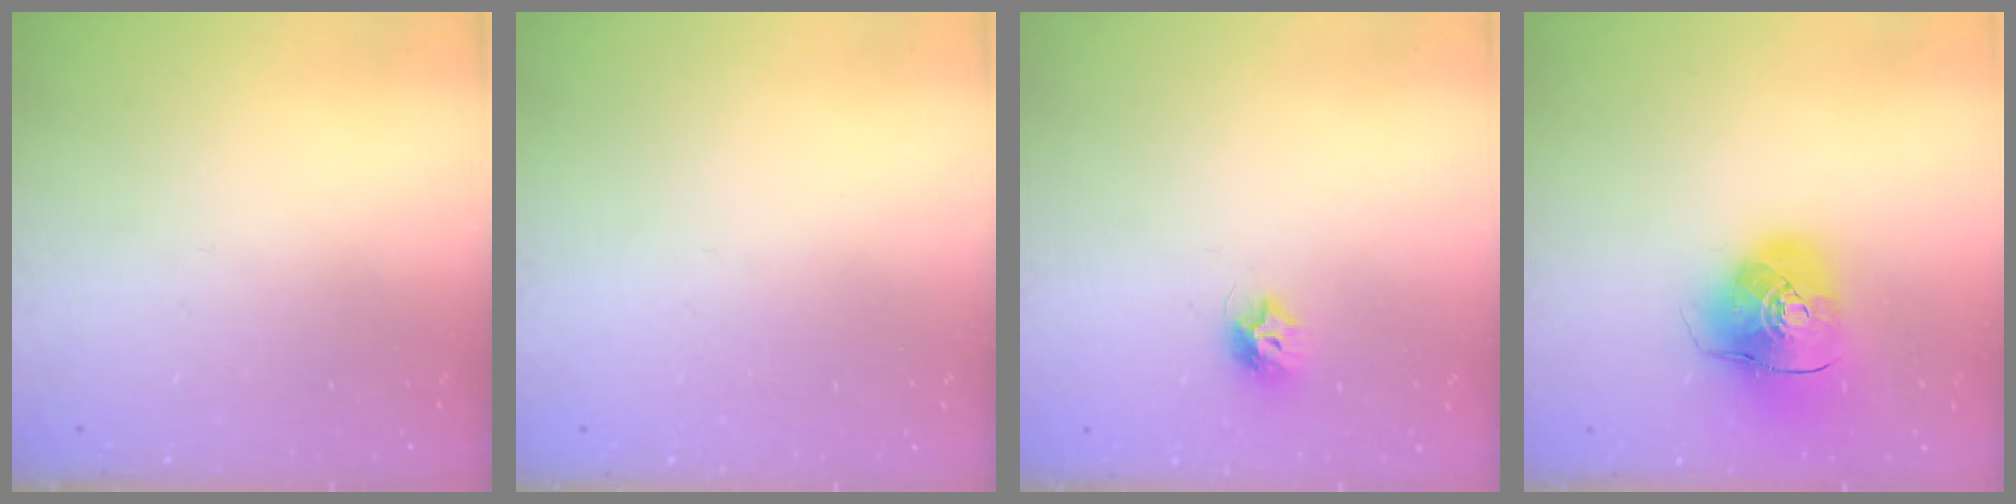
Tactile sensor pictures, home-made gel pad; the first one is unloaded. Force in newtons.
{"total": 0.7, "press": 0.7, "slide": 0.3}
{"total": 7.1, "press": 7.1, "slide": 0.5}
{"total": 10.9, "press": 10.7, "slide": 1.8}